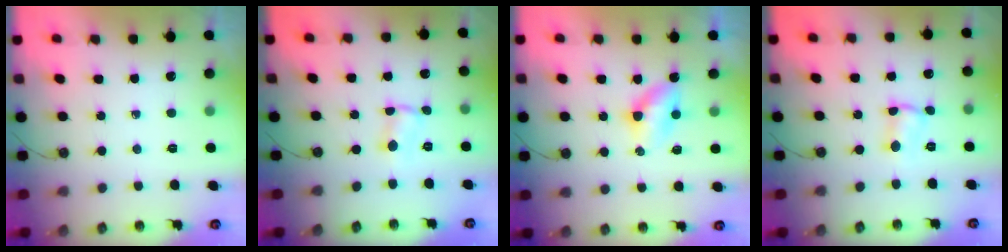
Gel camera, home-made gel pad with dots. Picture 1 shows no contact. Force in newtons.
{"total": 0.7, "press": 0.7, "slide": 0.1}
{"total": 6.1, "press": 4.8, "slide": 3.7}
{"total": 2.5, "press": 2.5, "slide": 0.5}